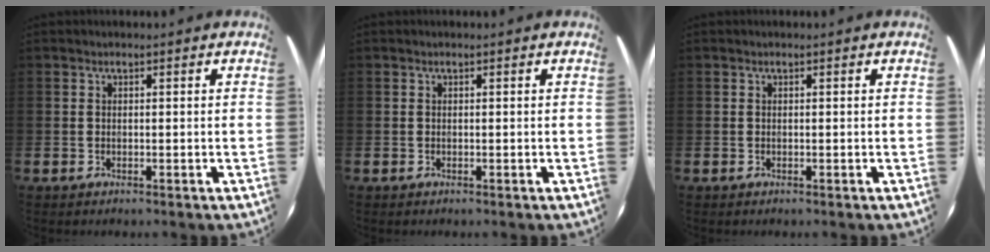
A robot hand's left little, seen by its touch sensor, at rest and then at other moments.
{"total": 0.0}
{"total": 0.0}